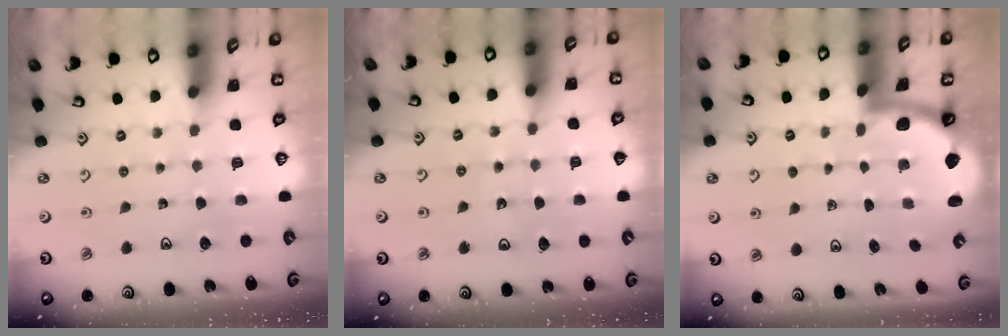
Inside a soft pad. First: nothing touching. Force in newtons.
{"total": 7.0, "press": 6.4, "slide": 2.9}
{"total": 1.9, "press": 1.8, "slide": 0.3}